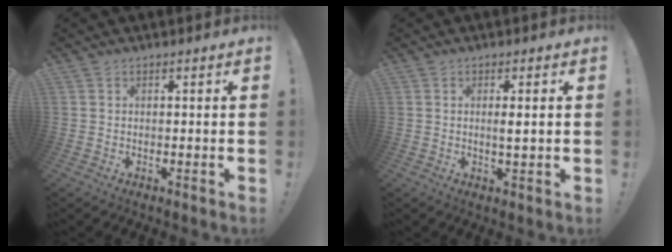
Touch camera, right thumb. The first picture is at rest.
{"total": 2.6, "force": [0.4, 0.1, 2.5], "torque": [-0.032, -0.010, 0.002]}